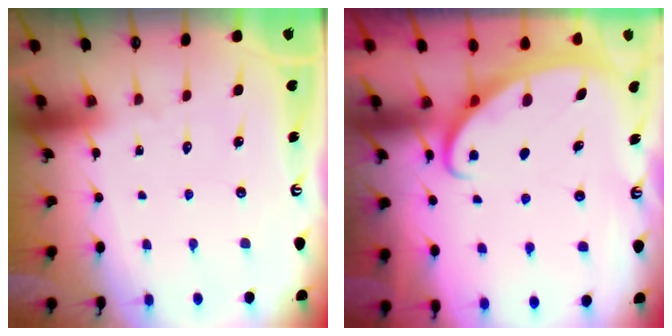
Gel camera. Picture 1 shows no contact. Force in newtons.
{"total": 2.4, "press": 2.4, "slide": 0.4}